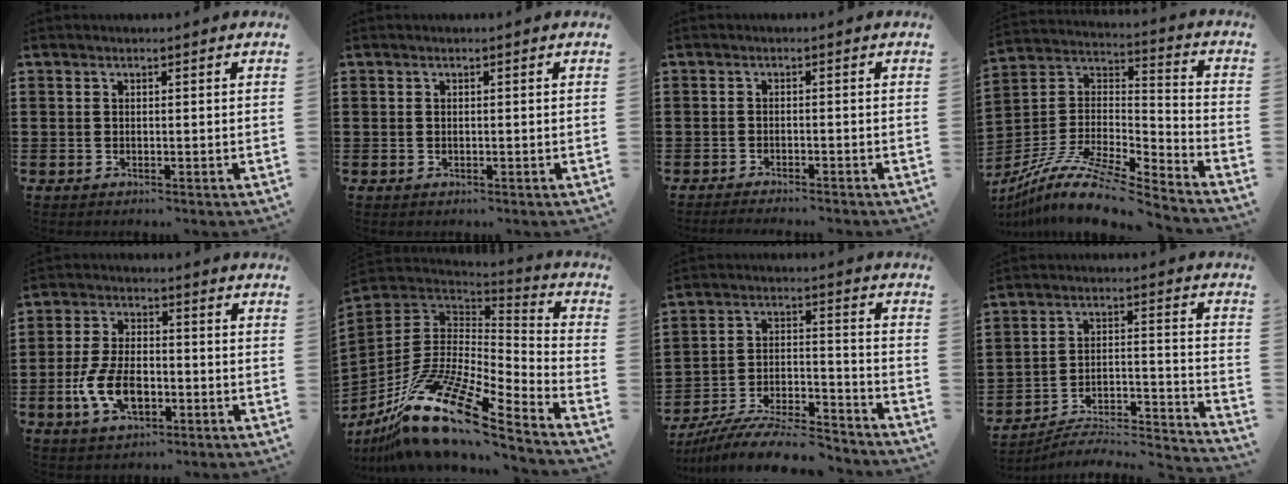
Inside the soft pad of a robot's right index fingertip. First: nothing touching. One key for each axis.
{"total": 0.0}
{"total": 1.3, "fx": -1.3, "fy": -0.2, "fz": 0.1, "tx": -0.006, "ty": -0.002, "tz": -0.026}
{"total": 11.5, "fx": -9.2, "fy": 2.1, "fz": 6.6, "tx": -0.132, "ty": 0.008, "tz": -0.179}
{"total": 8.0, "fx": -2.6, "fy": 4.1, "fz": 6.3, "tx": -0.148, "ty": -0.004, "tz": -0.053}
{"total": 17.5, "fx": -10.8, "fy": 4.8, "fz": 12.9, "tx": -0.276, "ty": 0.018, "tz": -0.203}
{"total": 10.2, "fx": -9.2, "fy": 1.3, "fz": 4.1, "tx": -0.066, "ty": 0.020, "tz": -0.177}
{"total": 4.7, "fx": -4.3, "fy": 1.0, "fz": 1.7, "tx": -0.030, "ty": -0.008, "tz": -0.088}